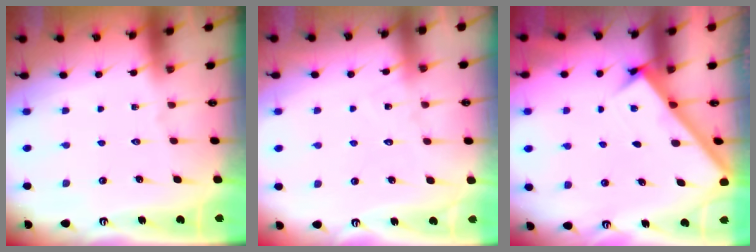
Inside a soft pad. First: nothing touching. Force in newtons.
{"total": 8.0, "press": 8.0, "slide": 0.6}
{"total": 2.5, "press": 2.5, "slide": 0.3}